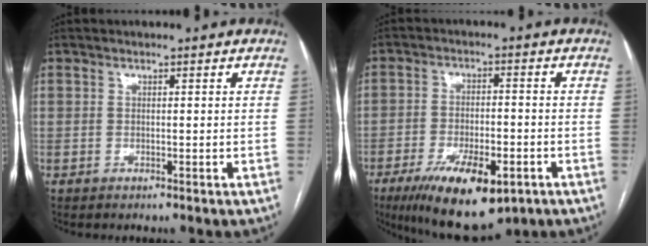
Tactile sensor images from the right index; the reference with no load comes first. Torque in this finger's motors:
{"motor_torque": [1.11, -1.03, 0.80, 0.19]}